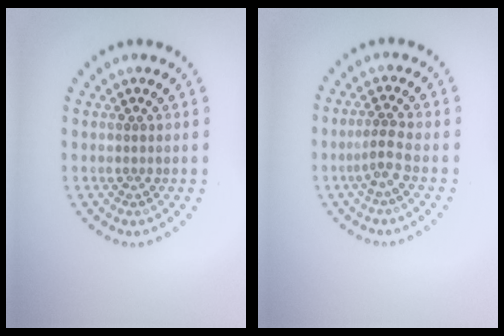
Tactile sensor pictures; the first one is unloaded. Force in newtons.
{"total": 1.9, "press": 1.3, "slide": 1.4}